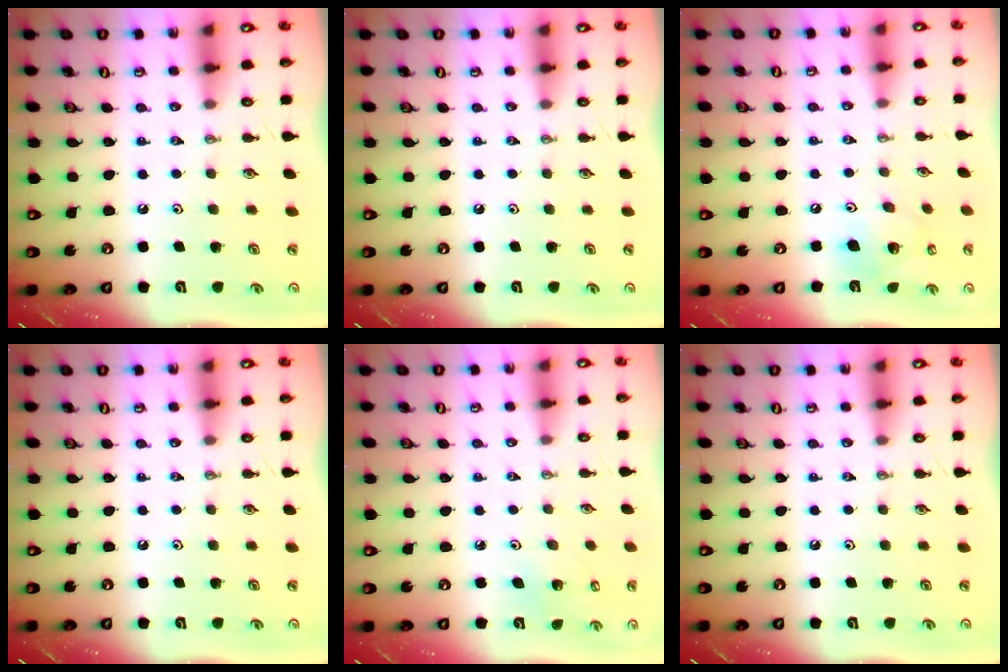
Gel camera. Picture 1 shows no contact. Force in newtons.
{"total": 0.0}
{"total": 12.3, "press": 12.2, "slide": 1.6}
{"total": 0.0}
{"total": 3.8, "press": 3.8, "slide": 0.3}
{"total": 0.0}